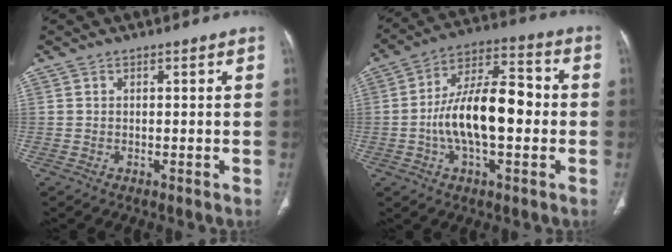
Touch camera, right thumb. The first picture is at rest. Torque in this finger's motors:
{"motor_torque": [2.01, 2.81, 1.90, -0.73, 0.23]}